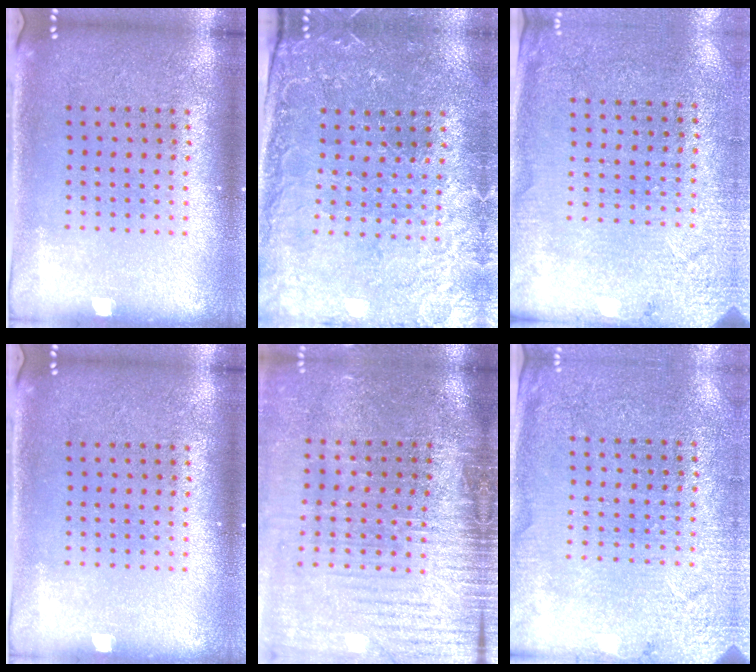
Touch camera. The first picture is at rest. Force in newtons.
{"total": 1.0, "press": 0.9, "slide": 0.3}
{"total": 2.6, "press": 2.5, "slide": 0.8}
{"total": 0.0}
{"total": 4.4, "press": 3.8, "slide": 2.2}
{"total": 2.7, "press": 2.7, "slide": 0.2}